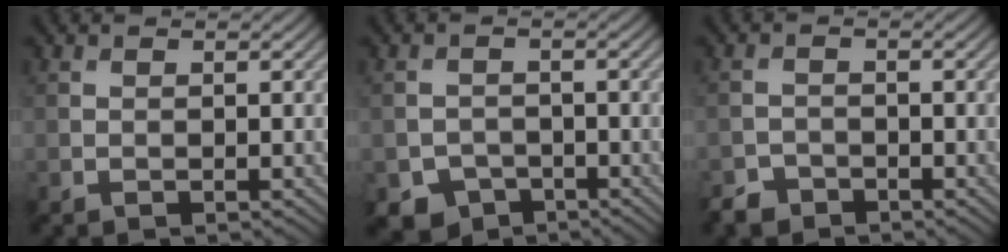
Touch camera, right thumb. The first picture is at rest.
{"total": 3.9, "force": [-2.8, 2.5, 1.0], "torque": [-0.019, -0.007, -0.051]}
{"total": 2.3, "force": [-2.0, 1.2, 0.4], "torque": [-0.006, -0.001, -0.044]}